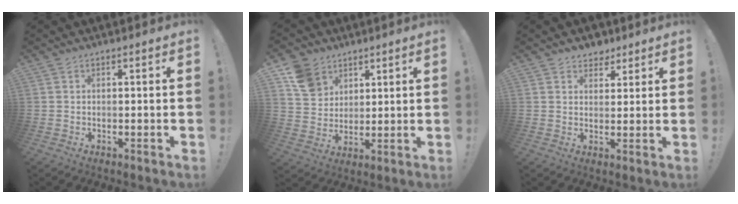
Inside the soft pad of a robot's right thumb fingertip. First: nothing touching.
{"total": 10.9, "force": [6.2, 8.3, 3.4], "torque": [-0.046, -0.031, 0.125]}
{"total": 4.9, "force": [3.6, 3.3, 0.4], "torque": [0.003, -0.022, 0.067]}